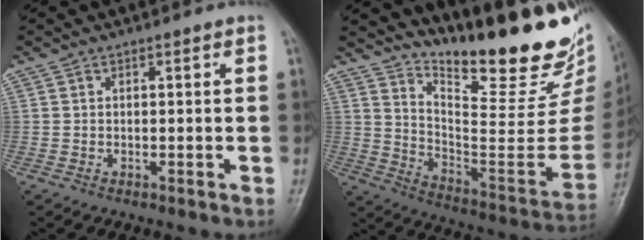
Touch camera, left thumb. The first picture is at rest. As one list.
[{"total": 27.4, "force": [20.9, 7.5, 16.1], "torque": [-0.208, -0.149, 0.306]}]